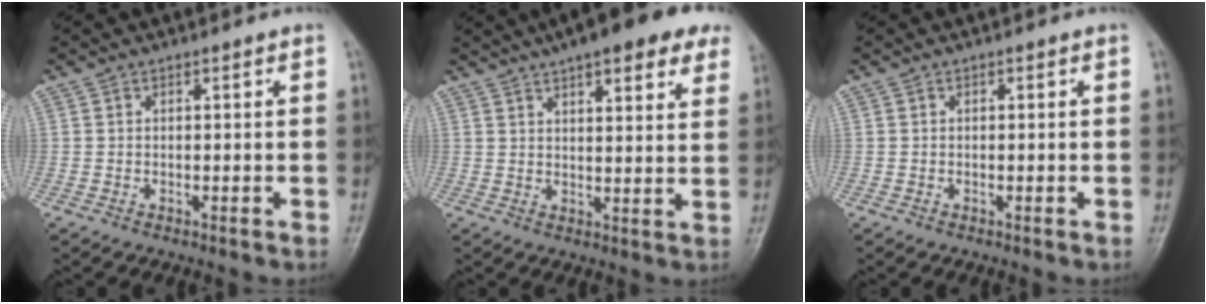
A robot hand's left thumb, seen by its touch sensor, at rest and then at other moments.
{"total": 16.5, "force": [10.7, 4.9, 11.6], "torque": [-0.140, -0.005, 0.134]}
{"total": 0.0}